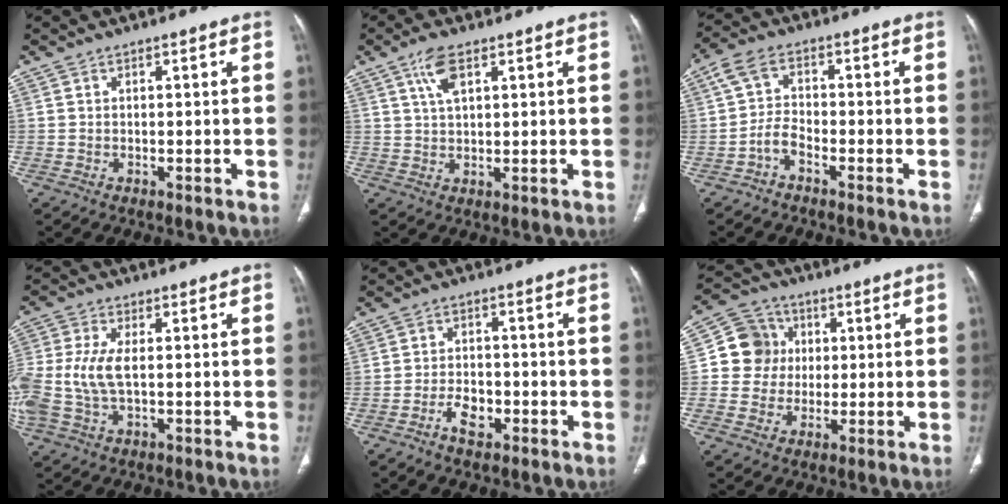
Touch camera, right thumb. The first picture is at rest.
{"total": 5.4, "force": [2.7, 2.2, 4.1], "torque": [-0.079, -0.005, 0.055]}
{"total": 4.1, "force": [-2.3, 2.3, 2.6], "torque": [-0.050, 0.023, -0.054]}
{"total": 10.0, "force": [-0.2, 5.1, 8.6], "torque": [-0.221, 0.007, 0.001]}
{"total": 4.5, "force": [-2.4, 2.7, 2.8], "torque": [-0.041, 0.019, -0.042]}
{"total": 9.5, "force": [1.1, 9.1, 2.8], "torque": [-0.016, 0.010, 0.012]}